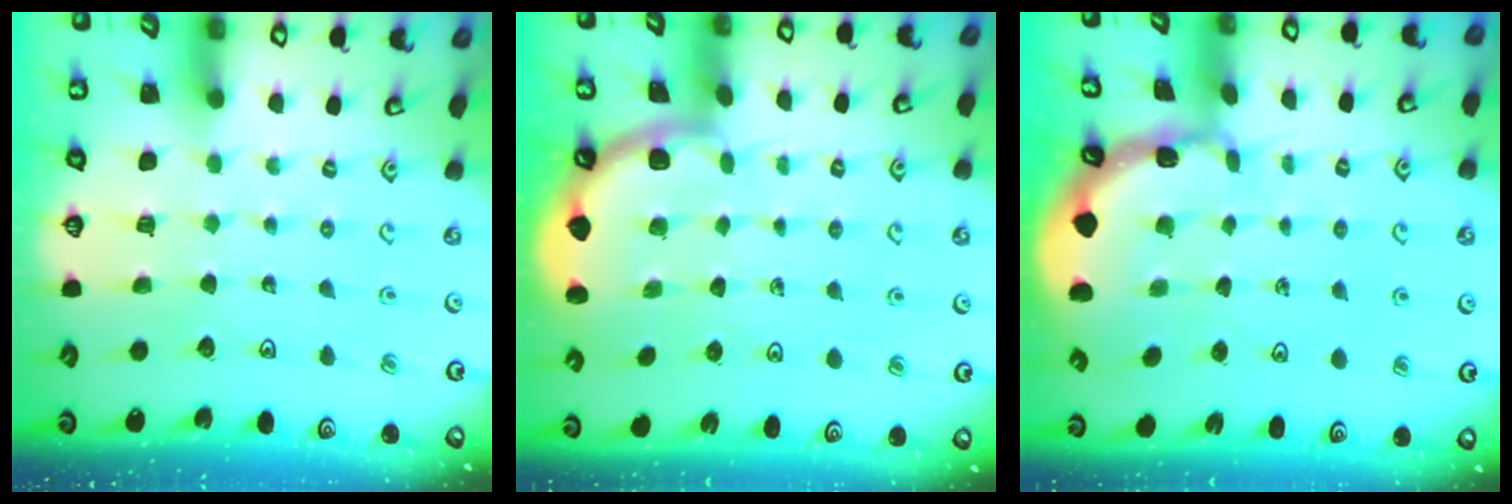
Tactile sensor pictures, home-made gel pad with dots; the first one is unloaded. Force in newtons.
{"total": 1.9, "press": 1.9, "slide": 0.0}
{"total": 2.6, "press": 2.6, "slide": 0.3}